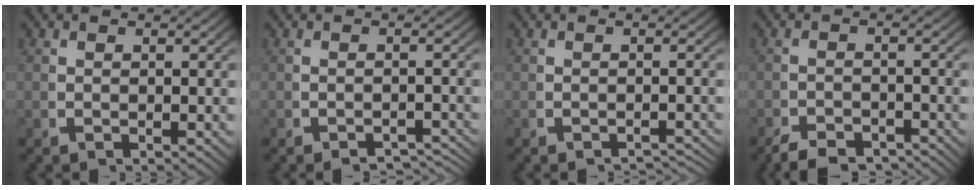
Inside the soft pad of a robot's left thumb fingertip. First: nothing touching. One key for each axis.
{"total": 4.0, "fx": -3.7, "fy": 1.0, "fz": 1.2, "tx": -0.007, "ty": -0.007, "tz": -0.055}
{"total": 4.0, "fx": -3.9, "fy": 0.7, "fz": 0.7, "tx": -0.003, "ty": -0.005, "tz": -0.058}
{"total": 3.3, "fx": -3.1, "fy": 0.9, "fz": 0.8, "tx": -0.002, "ty": -0.010, "tz": -0.055}